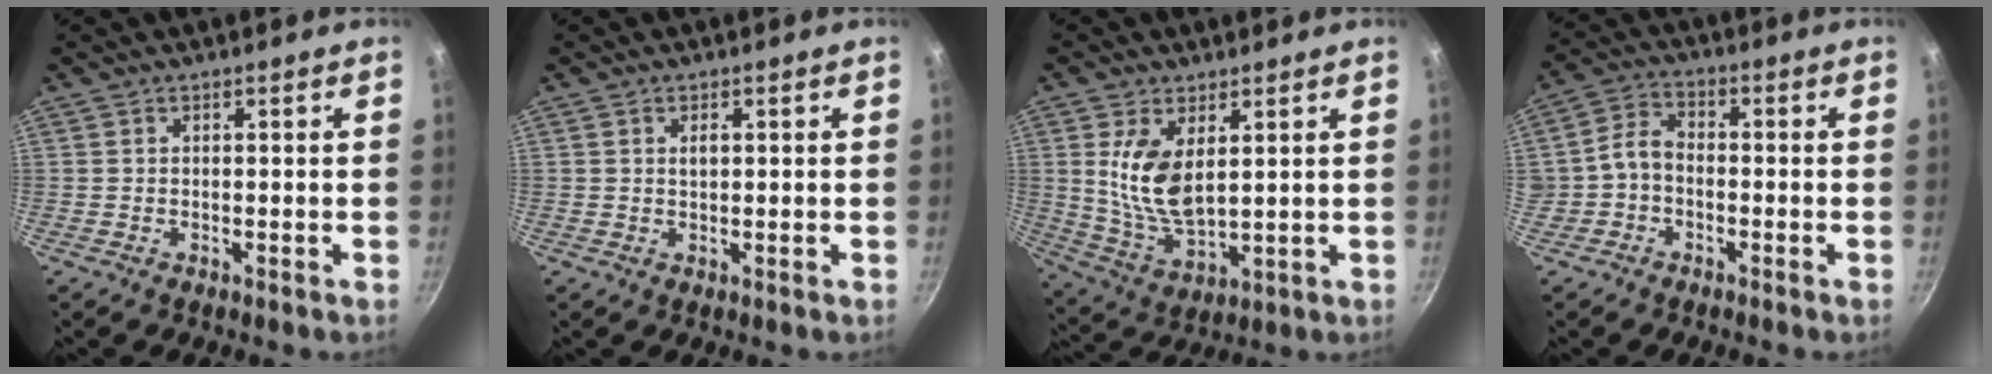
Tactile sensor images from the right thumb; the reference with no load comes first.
{"total": 1.4, "force": [0.4, 0.7, 1.1], "torque": [-0.015, 0.000, 0.007]}
{"total": 11.1, "force": [2.9, 5.7, 9.0], "torque": [-0.171, -0.029, 0.067]}
{"total": 4.9, "force": [-1.4, 3.8, 2.7], "torque": [-0.035, 0.028, -0.036]}